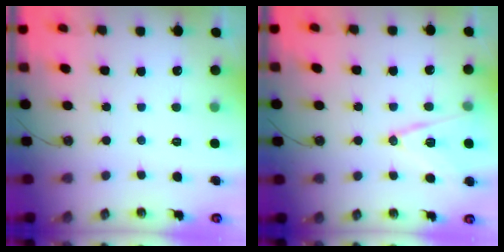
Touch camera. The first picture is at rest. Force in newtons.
{"total": 11.5, "press": 10.9, "slide": 3.8}